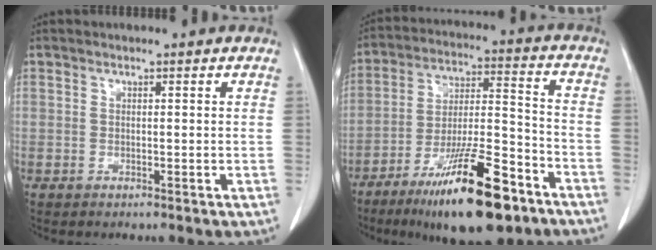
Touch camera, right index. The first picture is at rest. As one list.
[{"total": 18.7, "force": [-11.8, 3.6, 14.0], "torque": [-0.222, -0.013, -0.198]}]